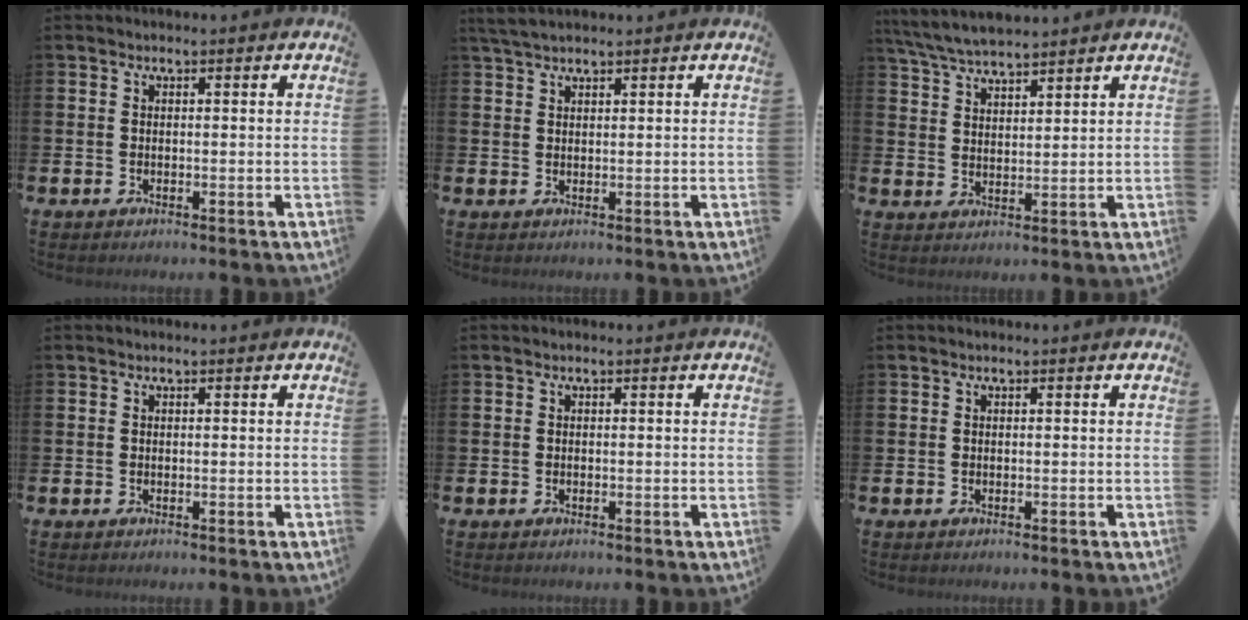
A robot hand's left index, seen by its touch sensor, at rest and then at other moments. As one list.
[{"total": 2.7, "force": [2.3, 0.7, 1.2], "torque": [-0.022, -0.002, 0.042]}, {"total": 5.6, "force": [5.5, 0.5, 1.3], "torque": [-0.048, -0.021, 0.101]}, {"total": 0.0}, {"total": 0.0}, {"total": 0.0}]